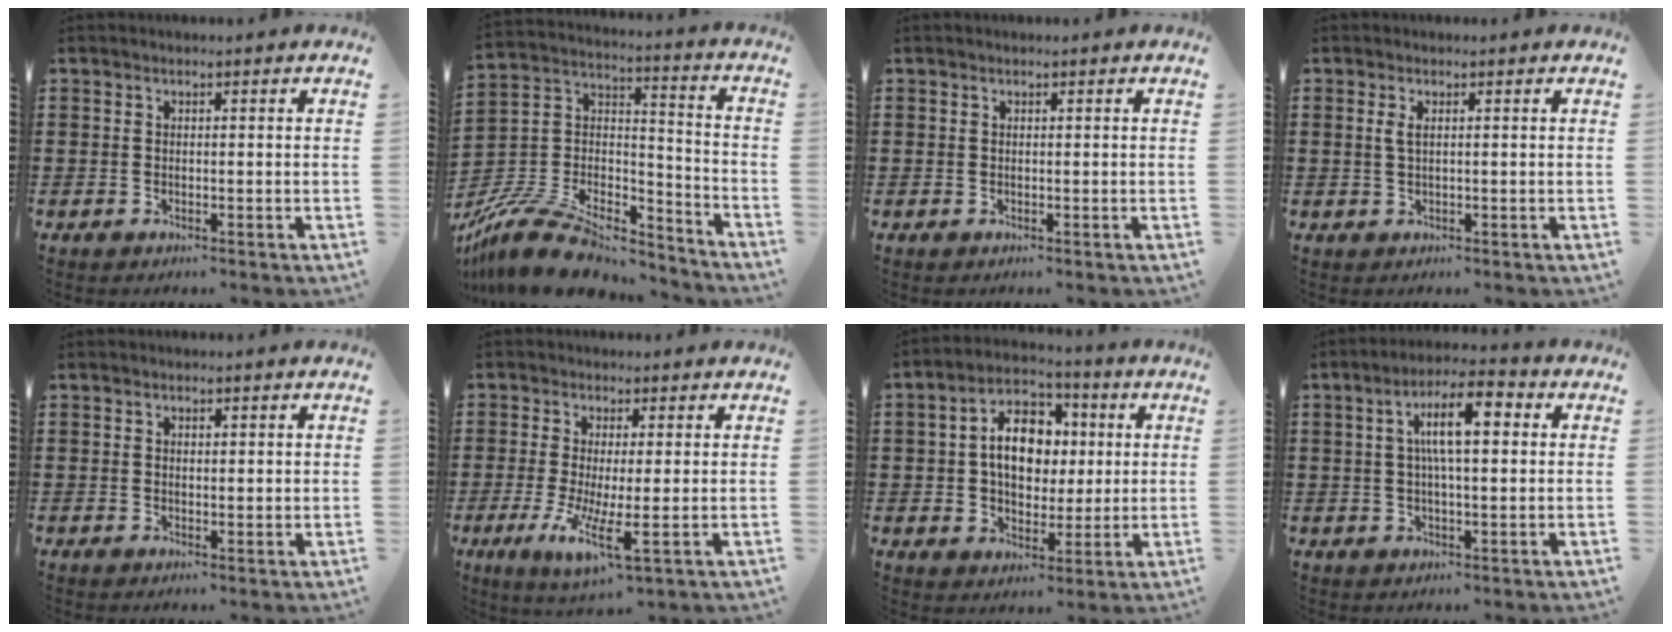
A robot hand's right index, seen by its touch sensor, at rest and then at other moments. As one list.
[{"total": 11.6, "force": [-9.6, 3.9, 5.2], "torque": [-0.112, 0.017, -0.187]}, {"total": 0.0}, {"total": 1.5, "force": [0.4, 0.4, 1.3], "torque": [-0.027, 0.004, 0.006]}, {"total": 0.9, "force": [0.4, 0.5, 0.6], "torque": [-0.012, 0.004, 0.008]}, {"total": 6.8, "force": [-1.7, 1.3, 6.4], "torque": [-0.132, -0.018, -0.029]}, {"total": 10.0, "force": [1.1, 6.9, 7.2], "torque": [-0.138, 0.015, 0.015]}, {"total": 8.9, "force": [1.7, 2.6, 8.3], "torque": [-0.168, 0.010, 0.023]}]